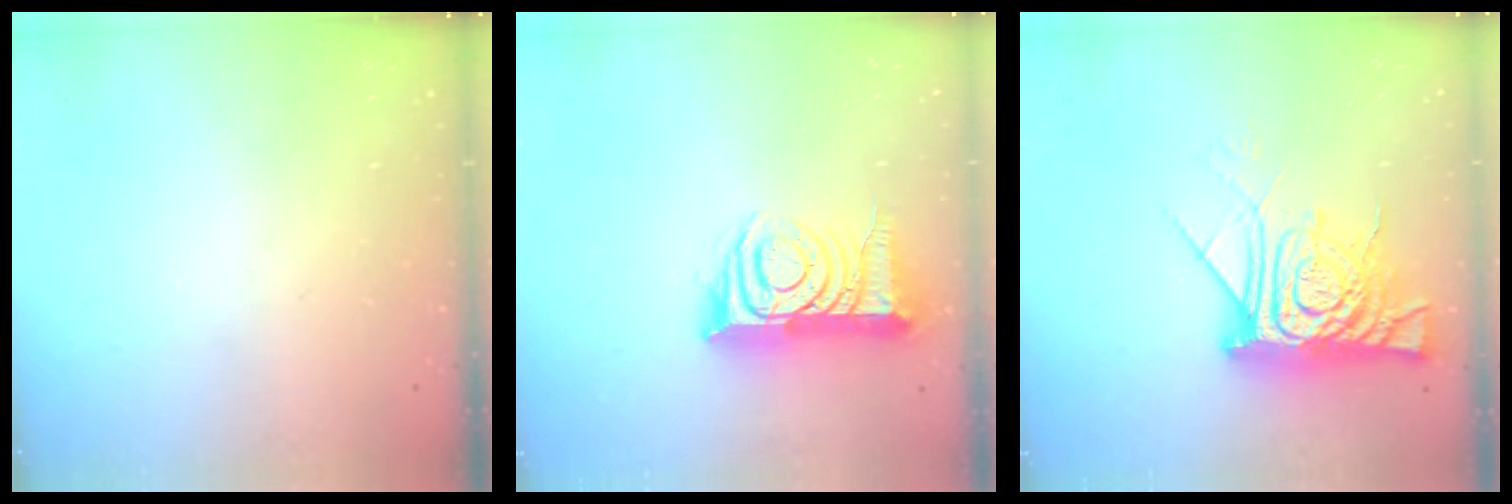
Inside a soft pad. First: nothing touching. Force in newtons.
{"total": 12.2, "press": 12.1, "slide": 1.4}
{"total": 16.2, "press": 16.1, "slide": 1.3}